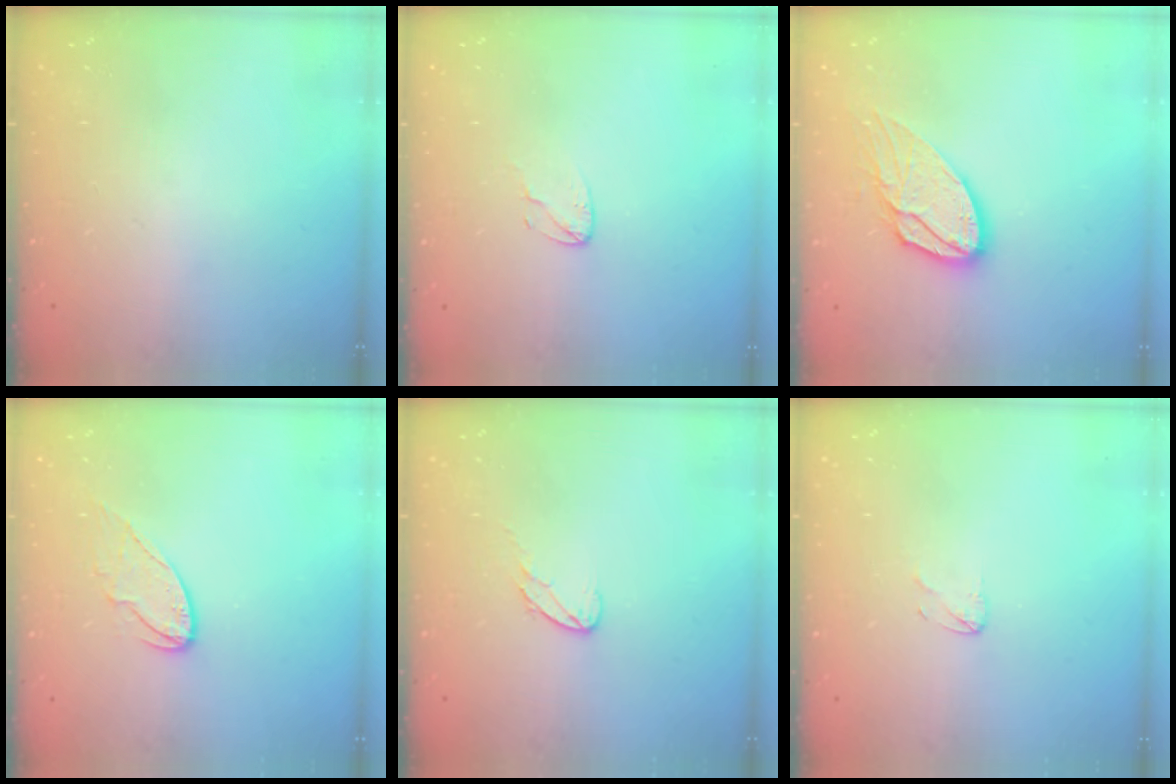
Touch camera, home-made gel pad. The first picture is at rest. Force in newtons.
{"total": 3.7, "press": 3.7, "slide": 0.3}
{"total": 13.8, "press": 13.8, "slide": 1.0}
{"total": 7.1, "press": 7.1, "slide": 0.1}
{"total": 5.9, "press": 5.9, "slide": 0.4}
{"total": 2.6, "press": 2.6, "slide": 0.2}